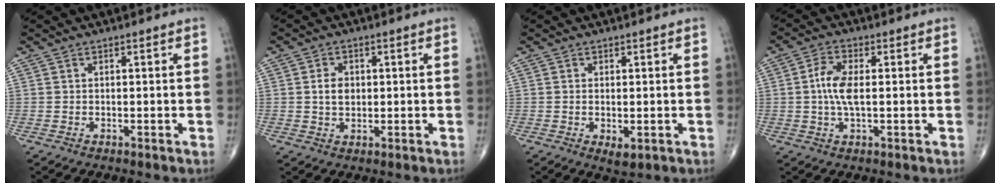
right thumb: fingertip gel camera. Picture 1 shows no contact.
{"total": 3.6, "force": [0.4, 2.7, 2.3], "torque": [-0.030, 0.002, 0.007]}
{"total": 2.7, "force": [-0.6, 1.2, 2.3], "torque": [-0.037, -0.007, -0.004]}
{"total": 5.8, "force": [0.2, 2.3, 5.3], "torque": [-0.121, 0.002, -0.002]}